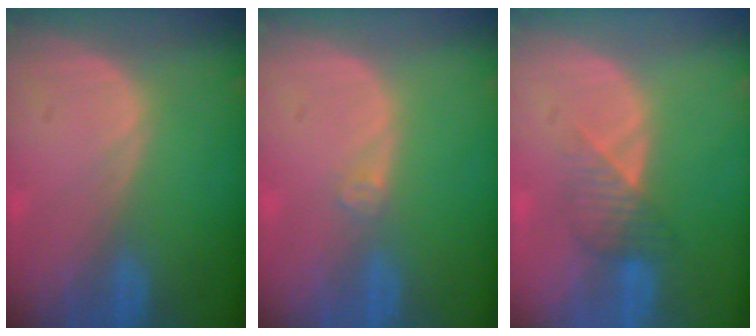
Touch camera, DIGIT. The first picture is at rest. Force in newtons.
{"total": 1.3, "press": 1.1, "slide": 0.7}
{"total": 3.6, "press": 3.4, "slide": 1.2}